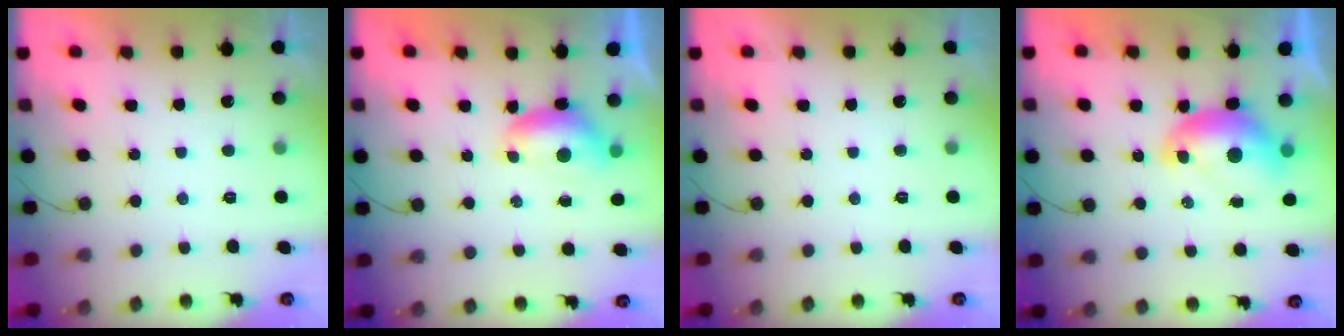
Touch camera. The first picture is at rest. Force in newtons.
{"total": 7.4, "press": 7.3, "slide": 0.9}
{"total": 0.0}
{"total": 7.6, "press": 7.5, "slide": 1.0}